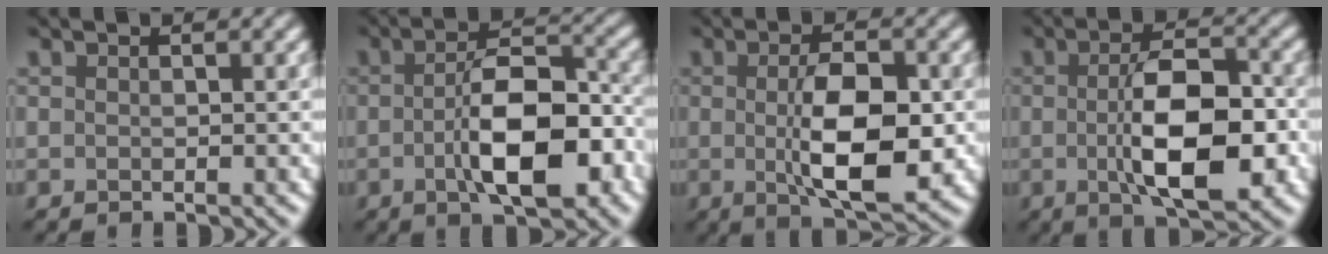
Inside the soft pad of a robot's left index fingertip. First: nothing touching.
{"total": 8.7, "force": [-2.5, 3.3, 7.6], "torque": [-0.119, 0.006, -0.043]}
{"total": 7.6, "force": [-0.5, 2.8, 7.0], "torque": [-0.115, -0.007, -0.007]}
{"total": 8.8, "force": [-1.3, 3.4, 8.0], "torque": [-0.133, -0.006, -0.019]}